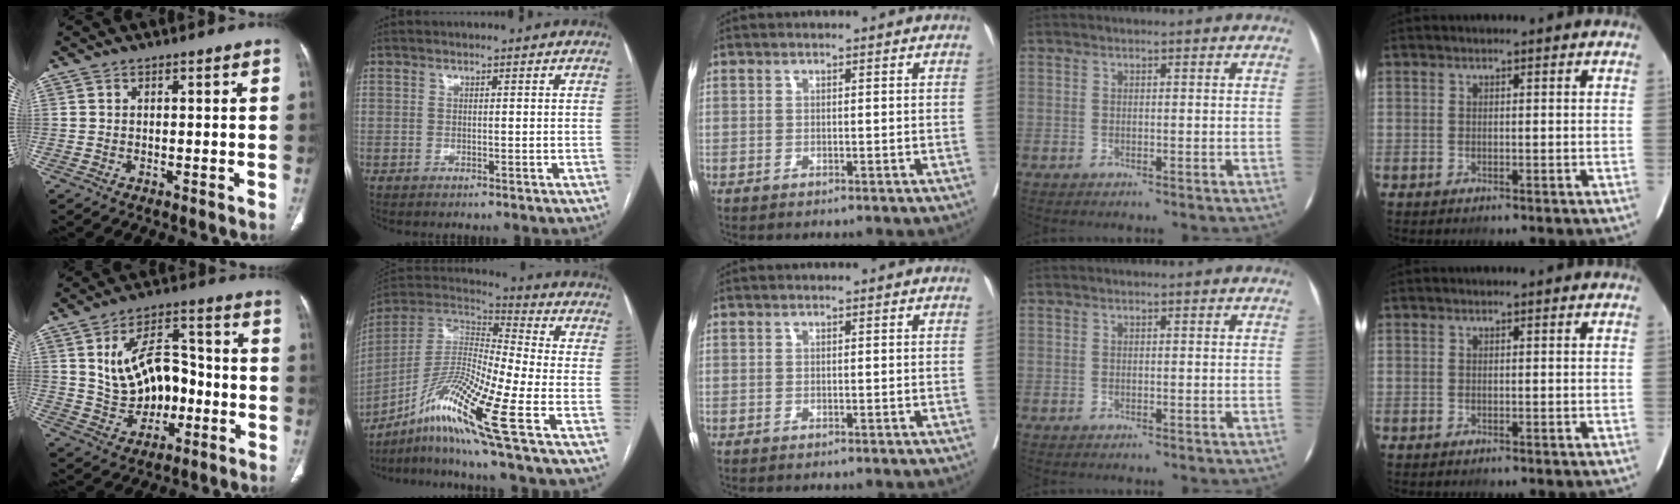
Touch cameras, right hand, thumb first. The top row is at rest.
{"thumb": {"total": 14.1, "force": [-0.7, 9.5, 10.3], "torque": [-0.132, 0.033, -0.002]}, "index": {"total": 17.7, "force": [-7.8, 0.1, 15.9], "torque": [-0.322, -0.006, -0.145]}}